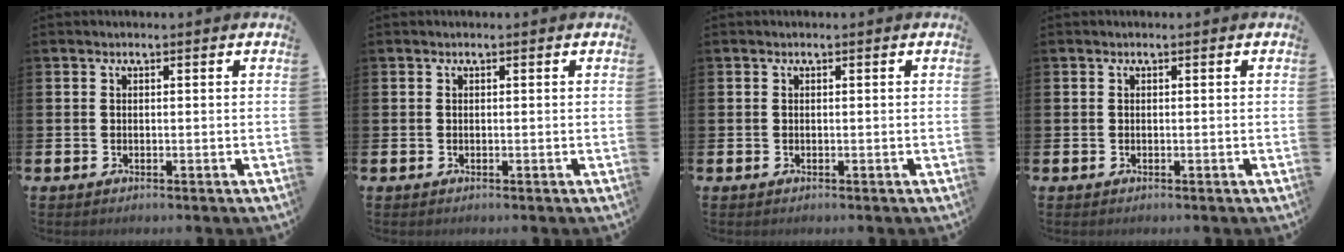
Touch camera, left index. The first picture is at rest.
{"total": 0.0}
{"total": 0.0}
{"total": 0.0}